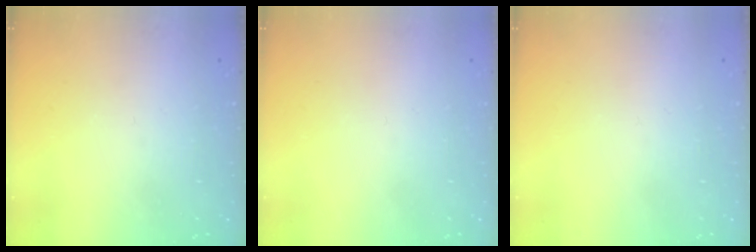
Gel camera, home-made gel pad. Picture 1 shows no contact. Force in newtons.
{"total": 1.7, "press": 1.7, "slide": 0.1}
{"total": 1.8, "press": 1.8, "slide": 0.1}